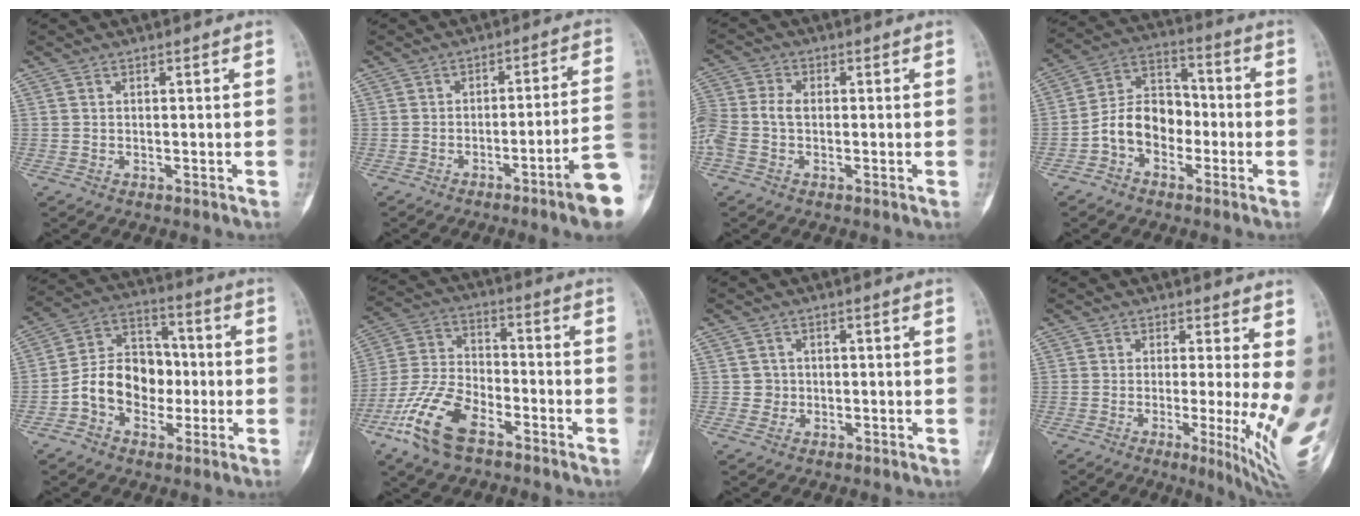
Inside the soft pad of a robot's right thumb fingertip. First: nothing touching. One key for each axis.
{"total": 10.6, "fx": -4.7, "fy": -0.1, "fz": 9.5, "tx": -0.125, "ty": 0.028, "tz": -0.070}
{"total": 8.4, "fx": -1.3, "fy": 5.4, "fz": 6.3, "tx": -0.167, "ty": 0.017, "tz": -0.028}
{"total": 10.5, "fx": -3.3, "fy": 7.6, "fz": 6.5, "tx": -0.093, "ty": 0.045, "tz": -0.071}
{"total": 13.1, "fx": -2.5, "fy": 9.9, "fz": 8.1, "tx": -0.102, "ty": 0.044, "tz": -0.051}
{"total": 14.2, "fx": -8.2, "fy": 6.7, "fz": 9.5, "tx": -0.200, "ty": 0.034, "tz": -0.165}
{"total": 1.9, "fx": -0.2, "fy": 1.9, "fz": 0.0, "tx": 0.015, "ty": 0.008, "tz": -0.006}
{"total": 10.2, "fx": 0.1, "fy": 1.7, "fz": 10.1, "tx": -0.122, "ty": -0.017, "tz": 0.004}